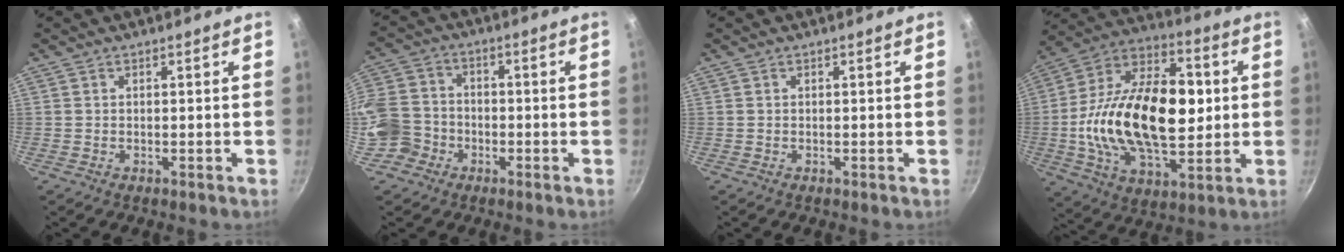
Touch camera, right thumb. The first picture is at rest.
{"total": 8.7, "force": [-3.4, 7.5, 2.8], "torque": [-0.026, 0.036, -0.078]}
{"total": 0.0}
{"total": 27.0, "force": [0.4, 15.4, 22.2], "torque": [-0.368, 0.019, -0.002]}